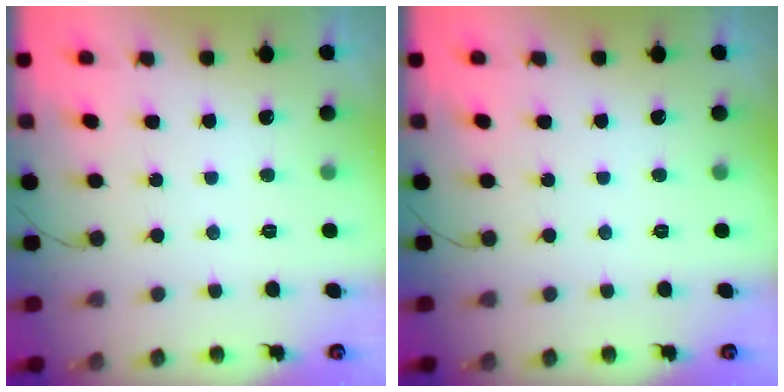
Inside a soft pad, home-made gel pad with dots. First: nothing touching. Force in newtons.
{"total": 0.0}